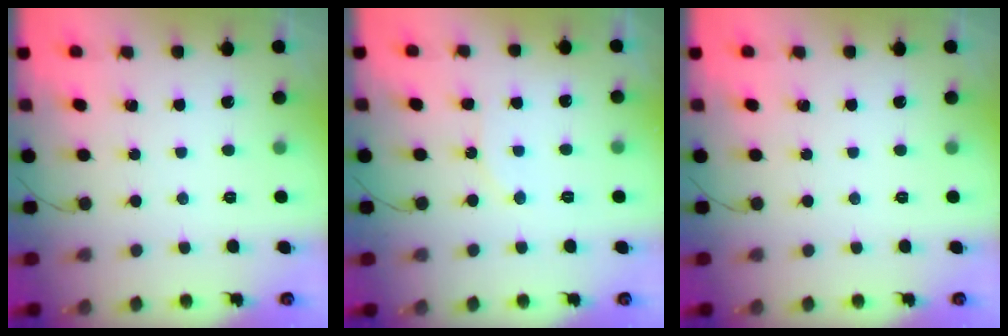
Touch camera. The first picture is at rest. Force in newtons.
{"total": 6.5, "press": 6.2, "slide": 1.9}
{"total": 0.0}